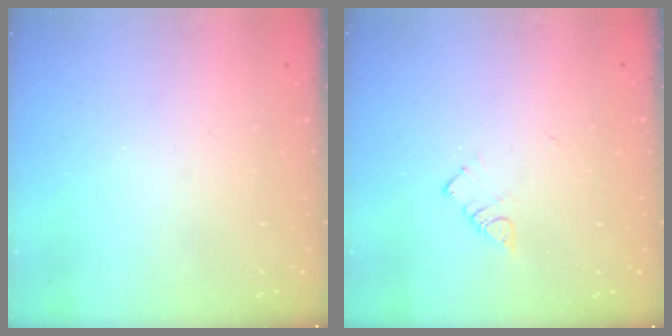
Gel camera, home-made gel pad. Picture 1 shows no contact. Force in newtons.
{"total": 2.9, "press": 2.9, "slide": 0.5}